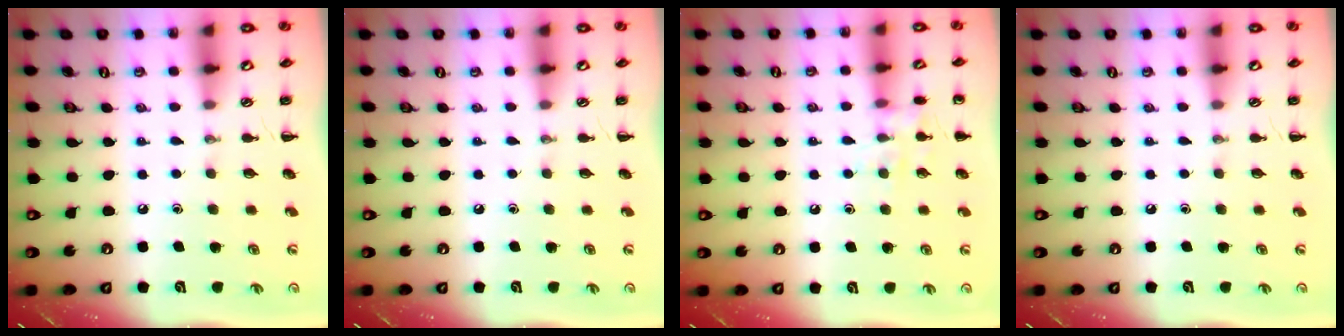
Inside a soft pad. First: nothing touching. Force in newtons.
{"total": 0.0}
{"total": 8.3, "press": 8.3, "slide": 0.7}
{"total": 0.0}